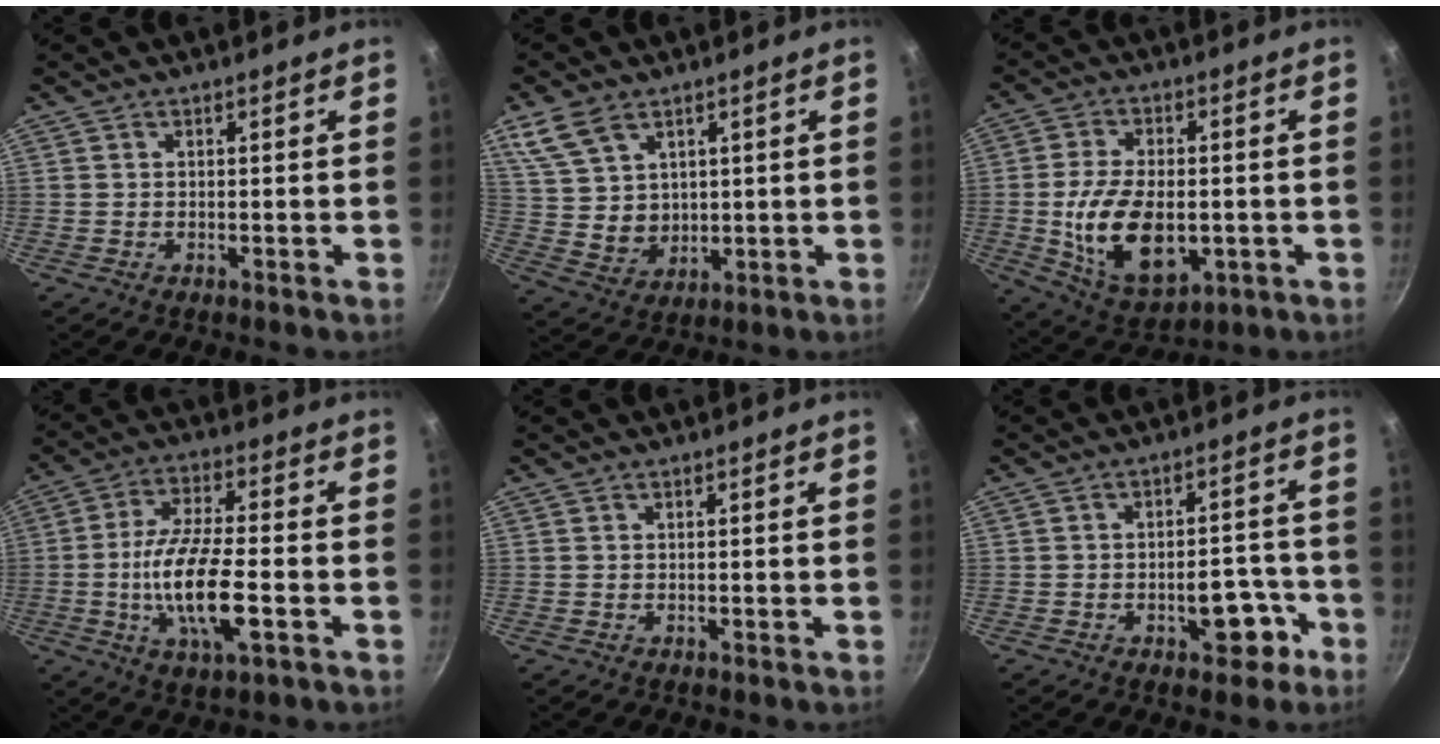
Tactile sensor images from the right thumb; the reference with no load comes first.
{"total": 10.1, "force": [5.2, 6.9, 5.1], "torque": [-0.080, -0.021, 0.118]}
{"total": 15.7, "force": [-2.2, 9.2, 12.6], "torque": [-0.211, -0.001, -0.024]}
{"total": 14.4, "force": [-3.6, 4.7, 13.1], "torque": [-0.245, 0.014, -0.073]}
{"total": 0.0}
{"total": 7.8, "force": [-3.7, 4.2, 5.5], "torque": [-0.039, 0.037, -0.041]}